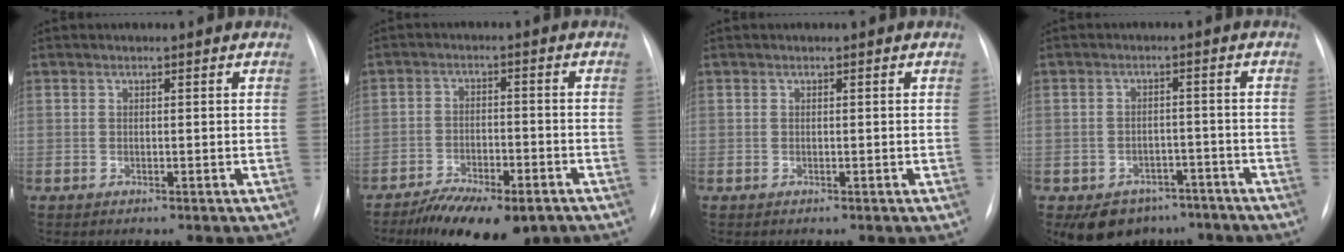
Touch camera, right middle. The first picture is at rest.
{"total": 11.4, "force": [-8.4, 3.9, 6.7], "torque": [-0.103, -0.010, -0.127]}
{"total": 0.0}
{"total": 8.1, "force": [-5.8, 5.3, 2.0], "torque": [-0.030, 0.010, -0.075]}